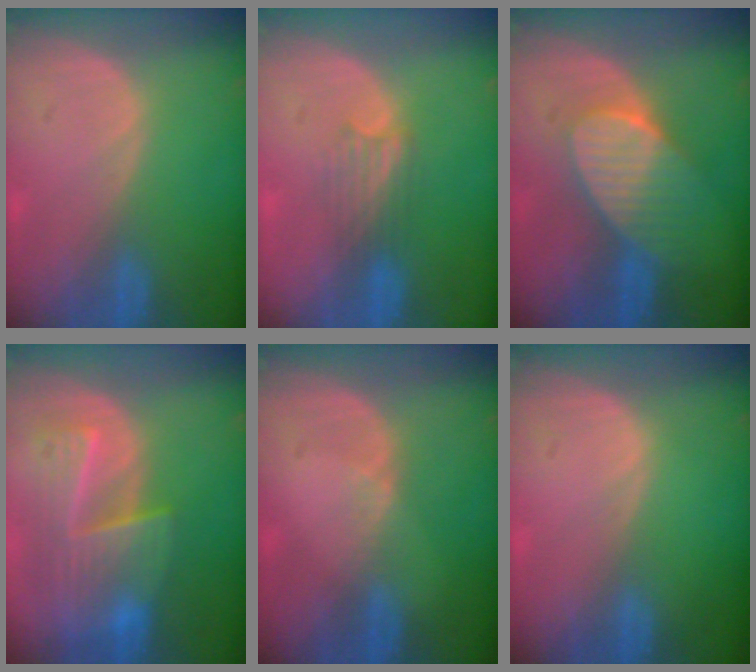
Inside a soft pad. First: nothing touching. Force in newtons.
{"total": 3.2, "press": 2.9, "slide": 1.4}
{"total": 7.0, "press": 6.9, "slide": 1.2}
{"total": 9.5, "press": 8.4, "slide": 4.5}
{"total": 1.4, "press": 0.9, "slide": 1.1}
{"total": 0.0}